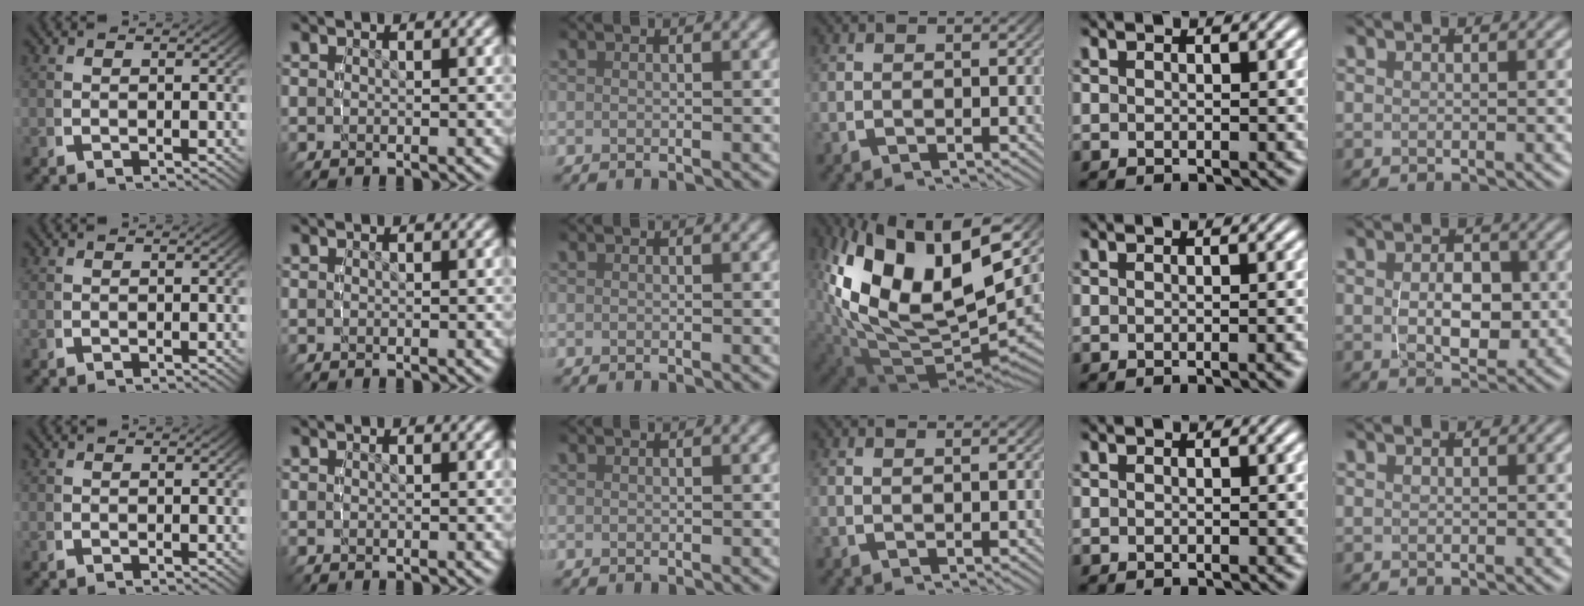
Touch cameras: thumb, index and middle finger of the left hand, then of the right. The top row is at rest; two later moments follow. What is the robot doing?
{"motion": "lift_and_place", "object": "tape"}